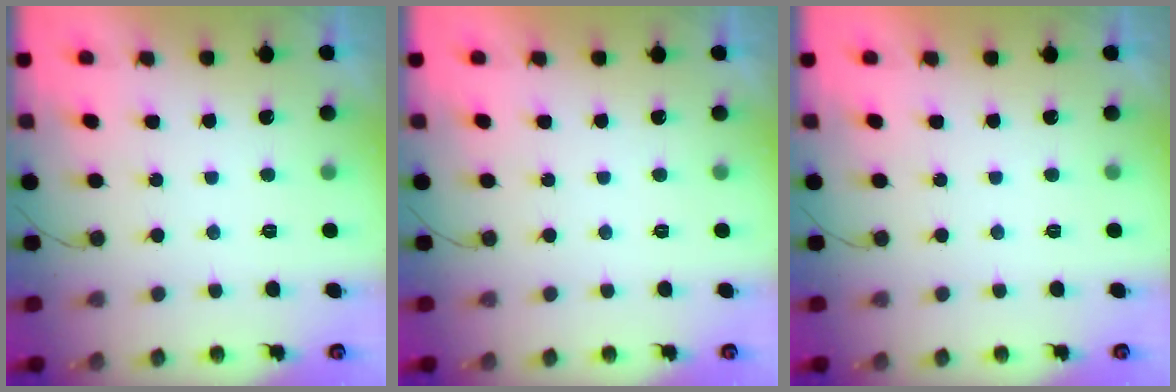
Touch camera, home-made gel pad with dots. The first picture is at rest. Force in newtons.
{"total": 1.8, "press": 1.8, "slide": 0.0}
{"total": 1.8, "press": 1.8, "slide": 0.1}